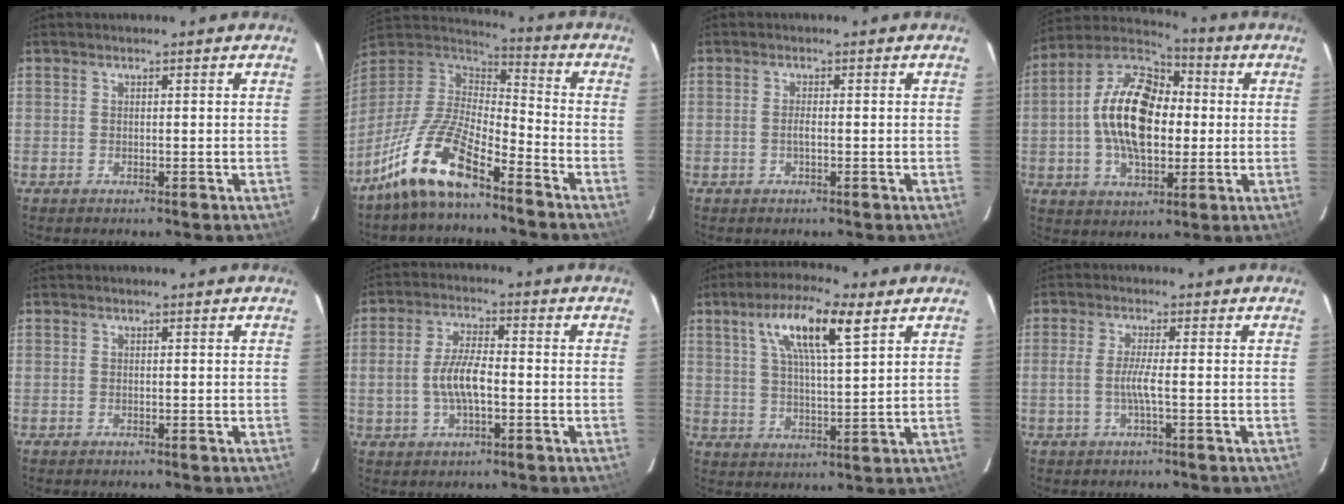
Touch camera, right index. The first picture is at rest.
{"total": 15.0, "force": [-10.5, 4.2, 9.8], "torque": [-0.208, -0.005, -0.204]}
{"total": 1.2, "force": [-0.3, 0.3, 1.1], "torque": [-0.022, -0.001, -0.007]}
{"total": 17.9, "force": [0.1, 10.4, 14.6], "torque": [-0.280, 0.020, -0.006]}
{"total": 0.0}
{"total": 7.4, "force": [-1.3, 3.1, 6.6], "torque": [-0.131, 0.006, -0.021]}
{"total": 11.9, "force": [6.0, 2.6, 10.0], "torque": [-0.177, 0.018, 0.104]}
{"total": 3.4, "force": [-0.9, -0.3, 3.3], "torque": [-0.069, -0.002, -0.018]}